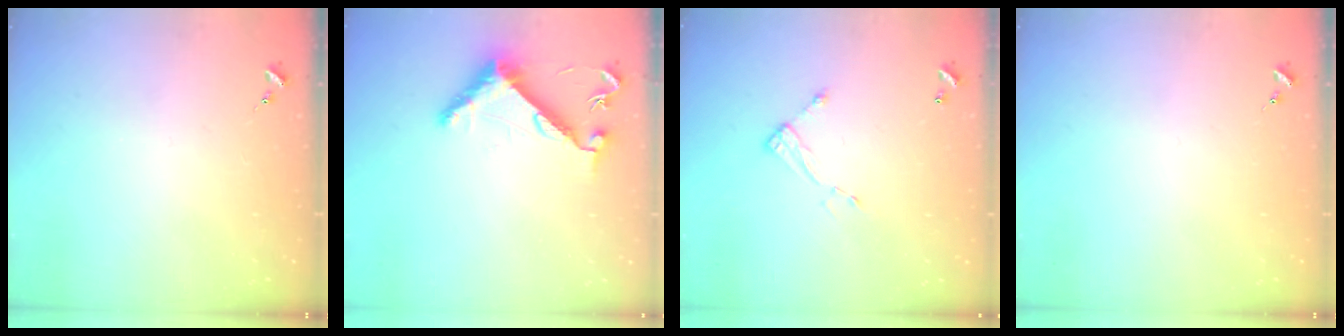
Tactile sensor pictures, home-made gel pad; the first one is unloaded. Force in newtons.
{"total": 8.6, "press": 8.6, "slide": 0.7}
{"total": 4.7, "press": 4.6, "slide": 0.4}
{"total": 0.0}